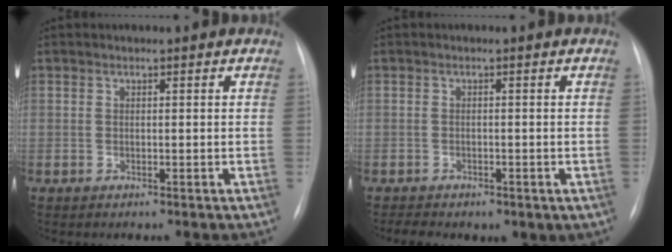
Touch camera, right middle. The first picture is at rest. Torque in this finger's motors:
{"motor_torque": [0.76, -0.83, 0.55, 0.09]}